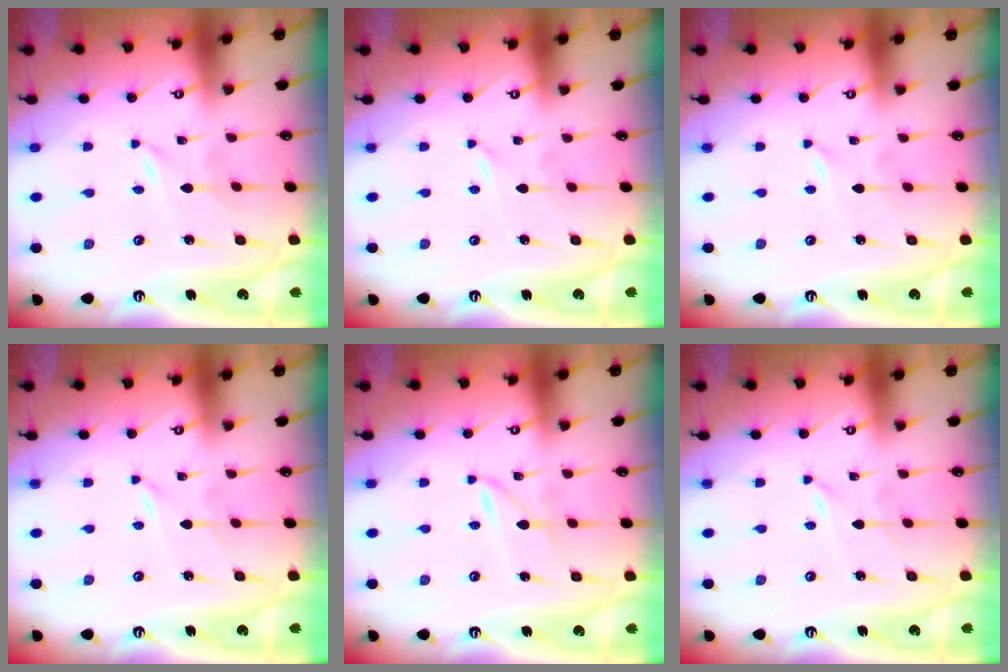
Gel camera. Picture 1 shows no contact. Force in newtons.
{"total": 0.0}
{"total": 0.0}
{"total": 0.0}
{"total": 1.6, "press": 1.6, "slide": 0.0}
{"total": 0.0}